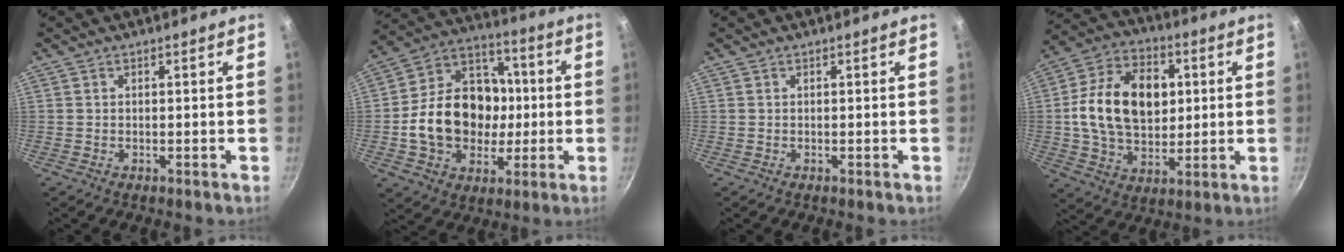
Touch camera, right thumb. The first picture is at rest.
{"total": 20.5, "force": [-1.6, 16.2, 12.4], "torque": [-0.173, 0.040, -0.028]}
{"total": 0.0}
{"total": 19.0, "force": [2.4, 13.1, 13.6], "torque": [-0.207, 0.011, 0.035]}